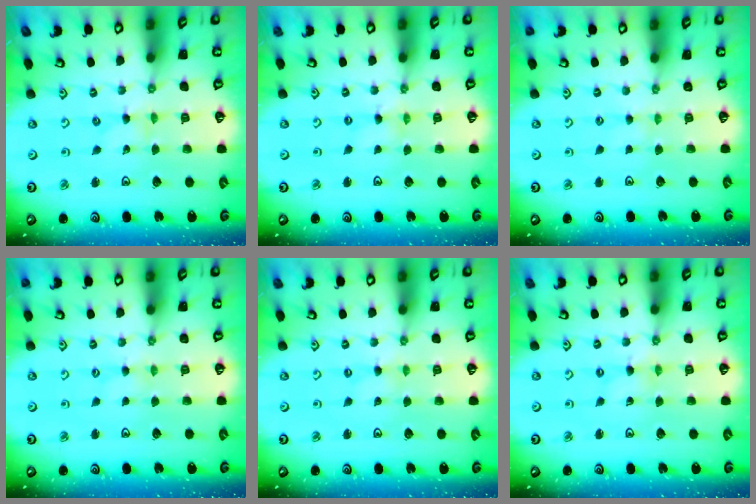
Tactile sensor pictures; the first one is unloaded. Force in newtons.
{"total": 0.0}
{"total": 0.0}
{"total": 0.0}
{"total": 0.0}
{"total": 0.0}